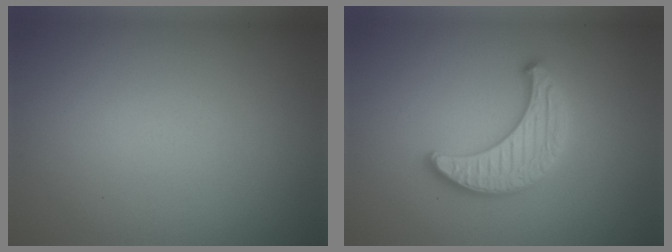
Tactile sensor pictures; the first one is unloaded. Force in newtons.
{"total": 3.4, "press": 3.4, "slide": 0.1}